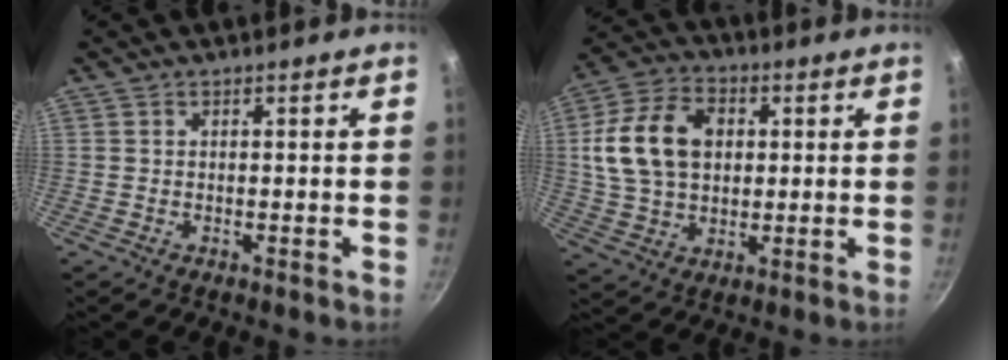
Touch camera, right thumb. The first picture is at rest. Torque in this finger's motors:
{"motor_torque": [-1.02, 1.55, 0.94, -0.14, 0.27]}